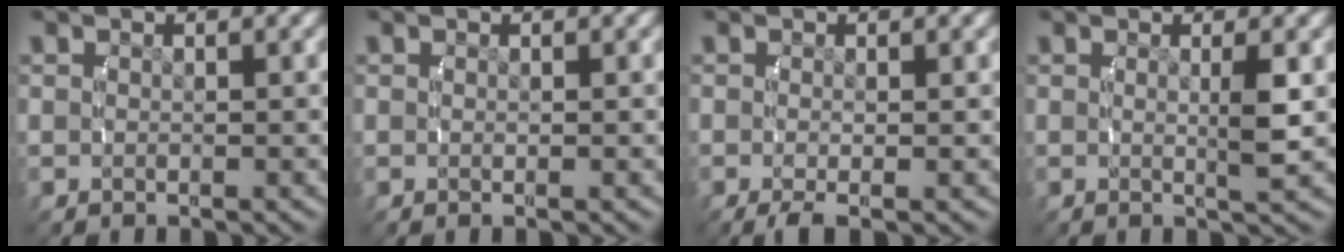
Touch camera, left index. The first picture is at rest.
{"total": 0.0}
{"total": 1.6, "force": [-1.1, 0.3, 1.1], "torque": [-0.023, -0.012, -0.013]}
{"total": 1.9, "force": [0.2, -0.5, 1.8], "torque": [-0.032, -0.012, 0.005]}